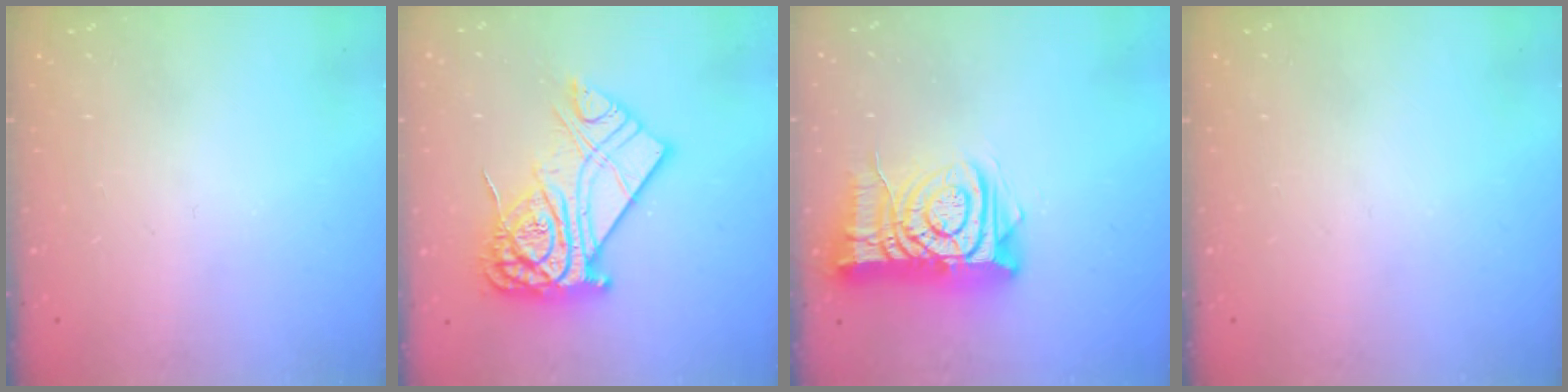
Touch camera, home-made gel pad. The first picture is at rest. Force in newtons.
{"total": 20.2, "press": 20.1, "slide": 1.9}
{"total": 13.2, "press": 13.2, "slide": 1.5}
{"total": 0.0}